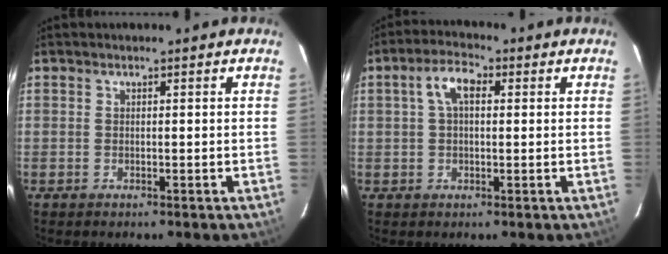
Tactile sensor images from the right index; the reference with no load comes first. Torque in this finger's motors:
{"motor_torque": [0.08, 0.01, 0.26, 0.06]}